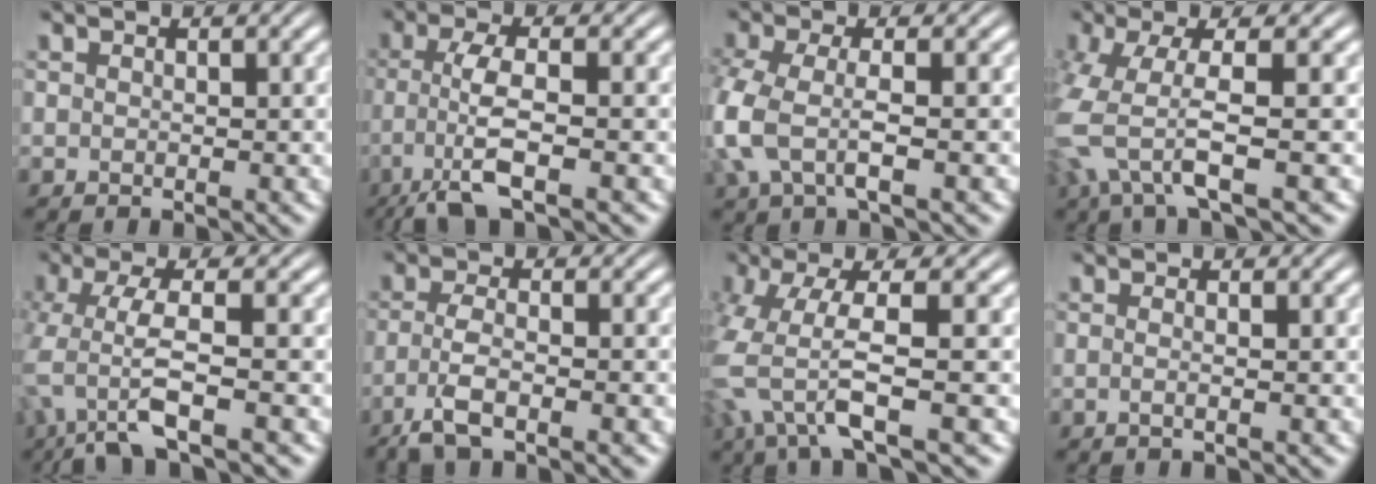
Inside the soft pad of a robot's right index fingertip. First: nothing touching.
{"total": 5.4, "force": [-2.1, 1.5, 4.7], "torque": [-0.106, -0.021, -0.026]}
{"total": 5.7, "force": [-0.9, 3.9, 4.1], "torque": [-0.127, -0.027, -0.008]}
{"total": 5.9, "force": [0.0, 2.7, 5.3], "torque": [-0.137, -0.018, 0.005]}
{"total": 6.4, "force": [-1.4, 3.3, 5.3], "torque": [-0.139, -0.026, -0.013]}
{"total": 3.9, "force": [-2.4, 0.8, 3.0], "torque": [-0.065, -0.012, -0.034]}
{"total": 5.6, "force": [-1.0, 2.4, 5.0], "torque": [-0.138, -0.032, -0.002]}
{"total": 1.2, "force": [-0.7, -0.3, 0.9], "torque": [-0.020, -0.005, -0.013]}